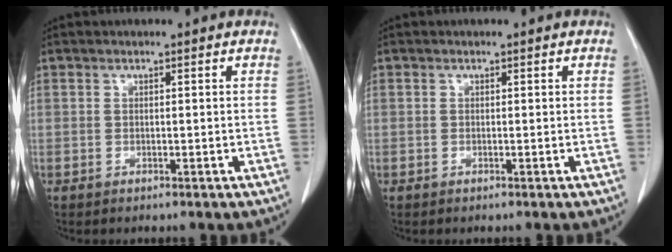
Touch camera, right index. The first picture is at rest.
{"total": 0.0}